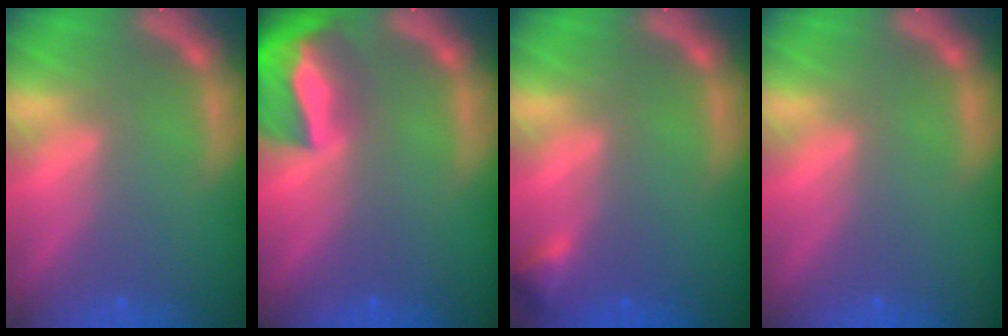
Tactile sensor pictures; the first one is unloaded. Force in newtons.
{"total": 9.4}
{"total": 1.4}
{"total": 0.0}